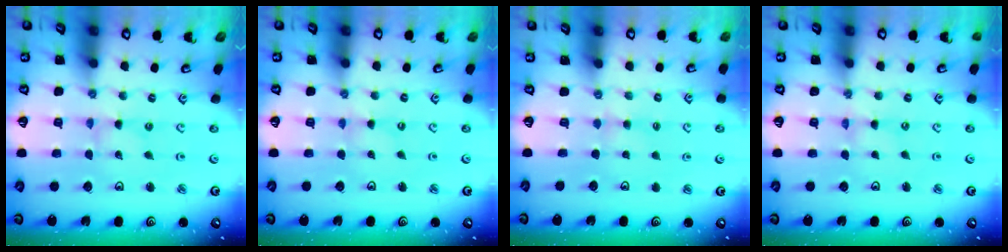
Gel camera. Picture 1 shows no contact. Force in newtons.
{"total": 0.0}
{"total": 1.6, "press": 1.5, "slide": 0.4}
{"total": 0.0}